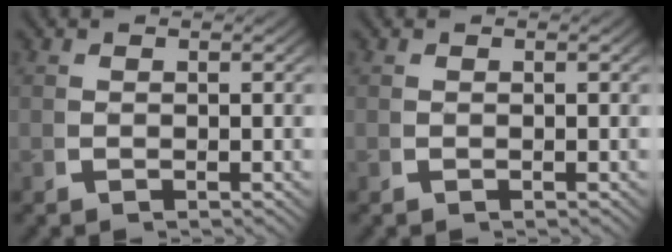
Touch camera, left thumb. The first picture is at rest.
{"total": 0.0}